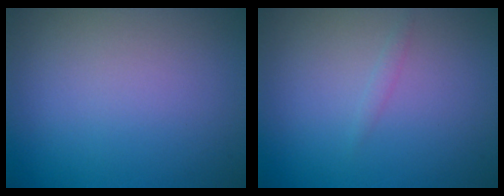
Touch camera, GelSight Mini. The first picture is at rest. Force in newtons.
{"total": 0.5, "press": 0.5, "slide": 0.1}